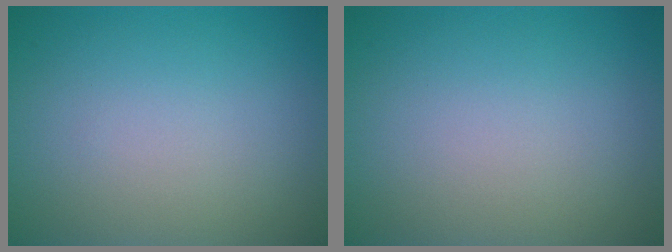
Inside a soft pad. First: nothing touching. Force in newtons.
{"total": 0.0}